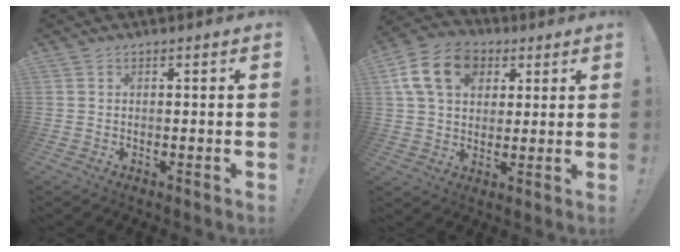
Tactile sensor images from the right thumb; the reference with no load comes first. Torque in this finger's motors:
{"motor_torque": [0.63, 1.14, 1.36, 0.23, 0.09]}